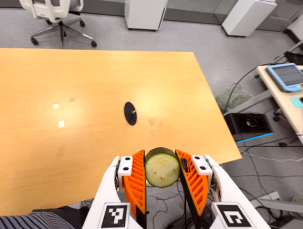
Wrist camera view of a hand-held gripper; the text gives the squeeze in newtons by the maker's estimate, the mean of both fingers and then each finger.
{"total": 11.1, "left": 10.5, "right": 11.8}